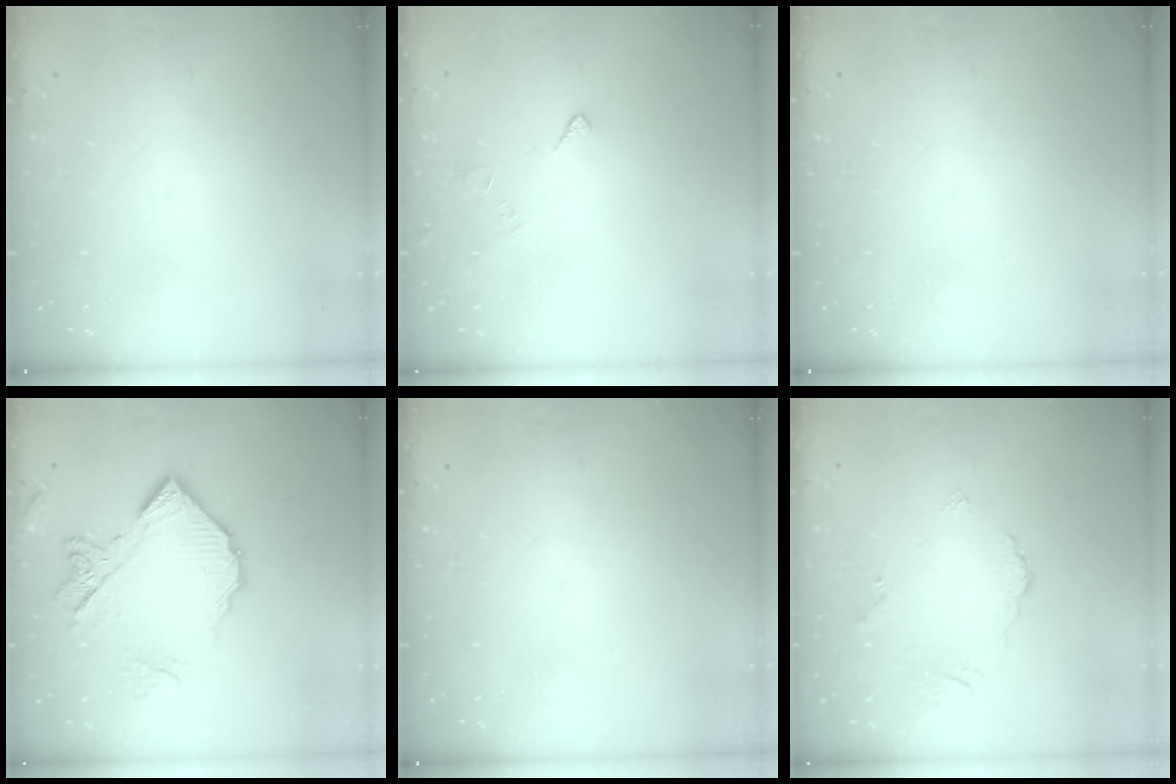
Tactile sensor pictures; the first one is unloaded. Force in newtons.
{"total": 2.8, "press": 2.8, "slide": 0.5}
{"total": 0.0}
{"total": 14.4, "press": 14.3, "slide": 1.6}
{"total": 0.0}
{"total": 3.0, "press": 2.9, "slide": 0.6}